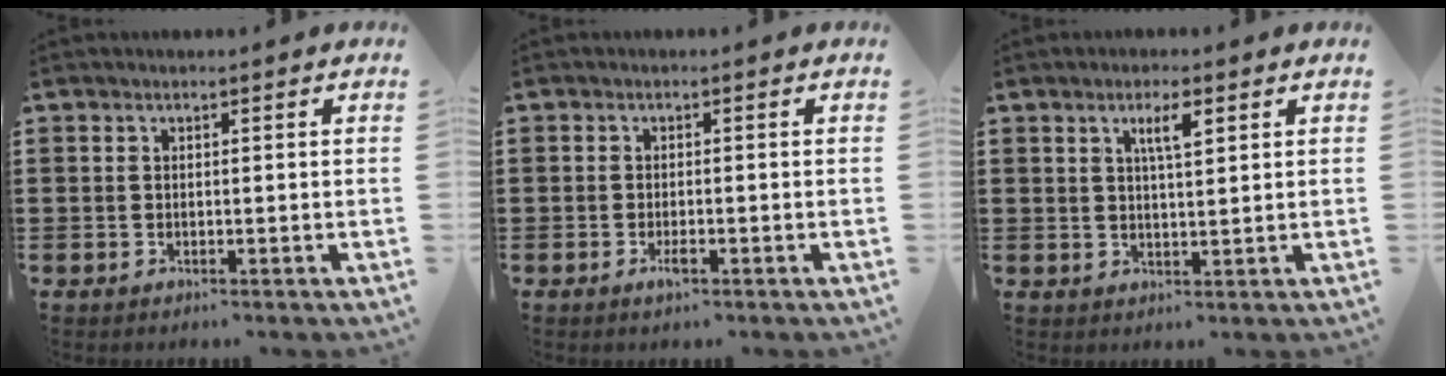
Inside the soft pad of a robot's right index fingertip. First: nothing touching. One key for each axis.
{"total": 1.5, "fx": -0.8, "fy": 0.4, "fz": 1.2, "tx": -0.022, "ty": 0.000, "tz": -0.014}
{"total": 3.6, "fx": 1.6, "fy": 0.8, "fz": 3.1, "tx": -0.057, "ty": 0.003, "tz": 0.023}